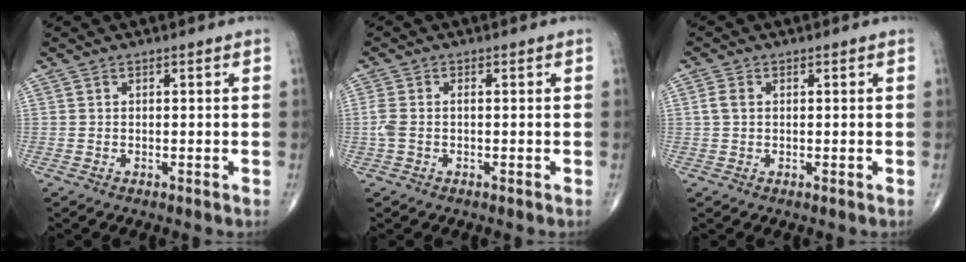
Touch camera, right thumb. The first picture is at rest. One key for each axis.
{"total": 2.8, "fx": -0.3, "fy": 1.5, "fz": 2.3, "tx": -0.072, "ty": 0.009, "tz": -0.009}
{"total": 2.1, "fx": 0.3, "fy": 1.5, "fz": 1.5, "tx": -0.037, "ty": 0.006, "tz": 0.005}